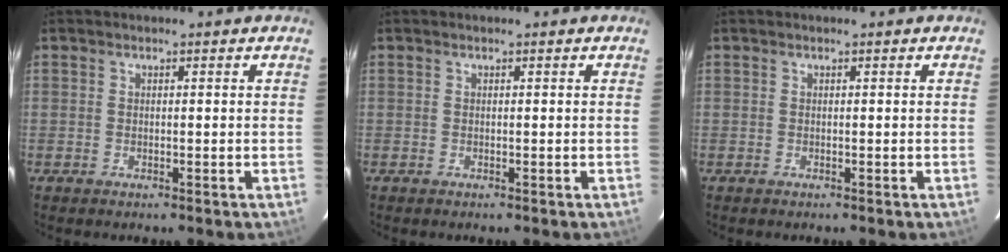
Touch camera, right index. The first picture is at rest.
{"total": 0.0}
{"total": 0.0}